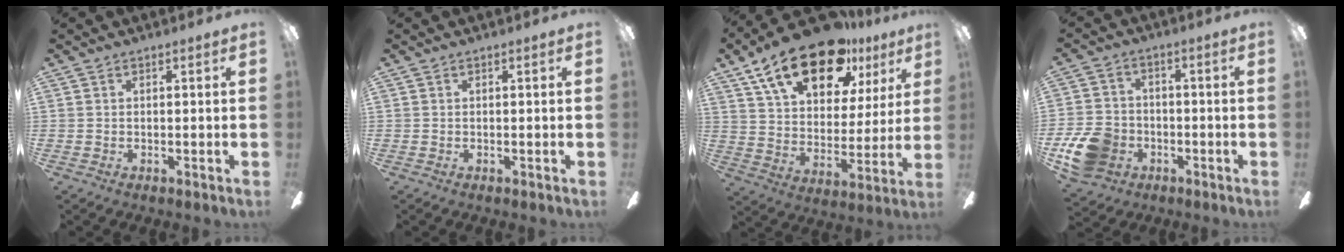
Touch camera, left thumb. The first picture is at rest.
{"total": 0.0}
{"total": 21.4, "force": [14.0, 10.4, 12.5], "torque": [-0.214, -0.070, 0.246]}
{"total": 12.2, "force": [-4.8, 9.5, 6.0], "torque": [-0.132, 0.034, -0.086]}